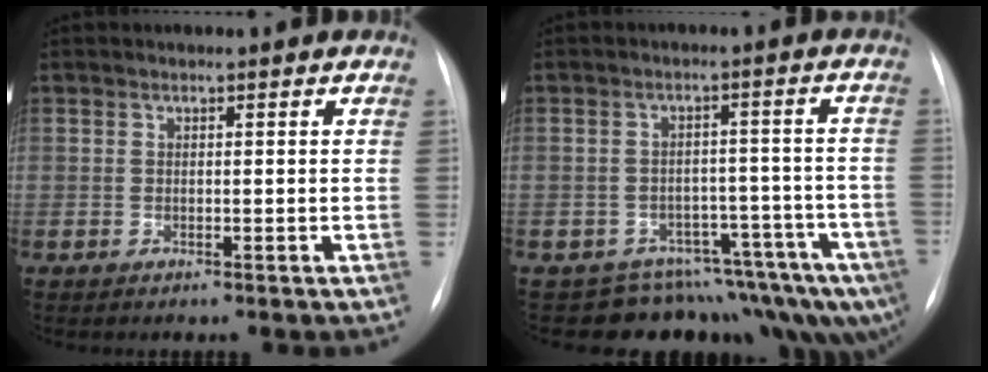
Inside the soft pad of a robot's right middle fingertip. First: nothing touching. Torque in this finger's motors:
{"motor_torque": [1.09, -1.05, 0.22, 0.05]}